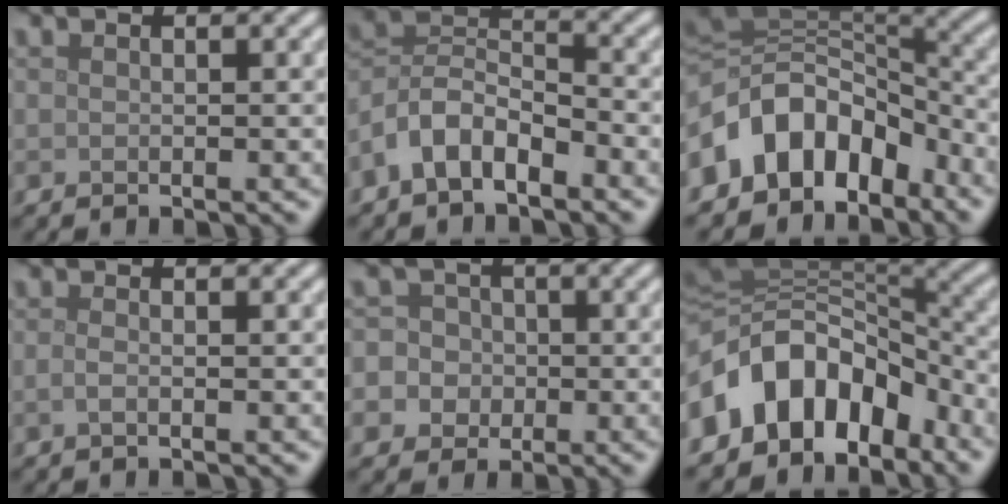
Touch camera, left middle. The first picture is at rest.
{"total": 5.5, "force": [-3.2, 3.0, 3.3], "torque": [-0.063, 0.010, -0.073]}
{"total": 9.4, "force": [-4.6, 6.7, 4.6], "torque": [-0.066, 0.019, -0.097]}
{"total": 0.9, "force": [-0.3, 0.3, 0.8], "torque": [-0.017, 0.000, -0.009]}
{"total": 7.6, "force": [-2.1, 7.2, 1.6], "torque": [-0.035, 0.000, -0.069]}
{"total": 10.7, "force": [-4.9, 7.6, 5.6], "torque": [-0.093, 0.022, -0.101]}